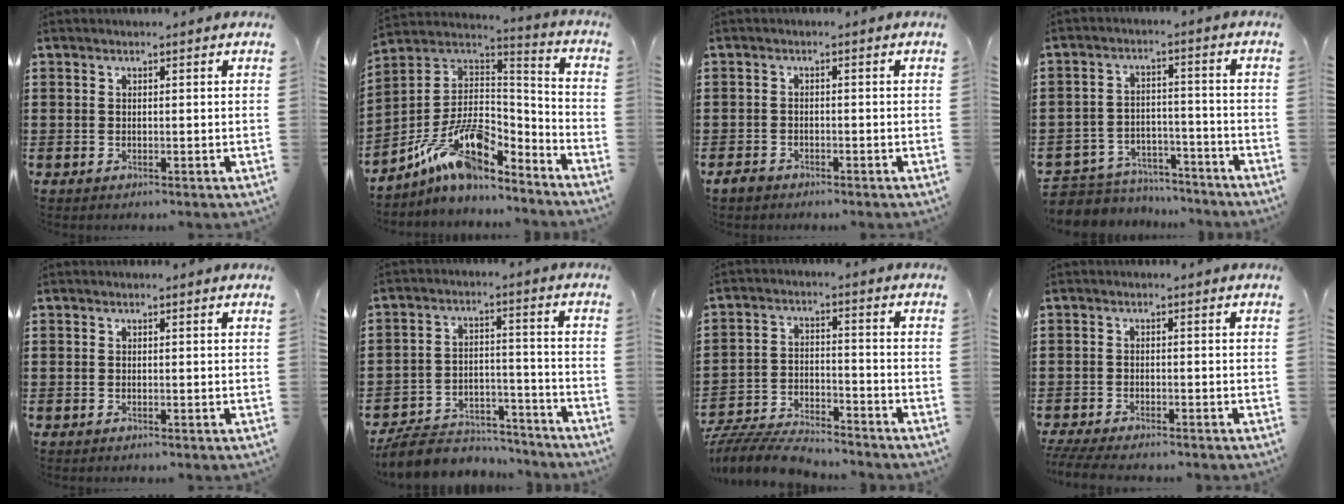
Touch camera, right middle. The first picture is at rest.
{"total": 11.8, "force": [-7.6, 4.6, 7.8], "torque": [-0.162, 0.011, -0.151]}
{"total": 1.6, "force": [-1.3, 0.8, 0.6], "torque": [-0.022, 0.000, -0.029]}
{"total": 5.7, "force": [-5.5, 1.3, 0.2], "torque": [-0.020, 0.010, -0.116]}
{"total": 0.0}
{"total": 7.1, "force": [-6.8, 1.8, 1.0], "torque": [-0.023, 0.020, -0.137]}
{"total": 7.9, "force": [-7.6, 1.0, 1.7], "torque": [-0.035, 0.013, -0.149]}
{"total": 2.6, "force": [-2.5, 0.2, 0.8], "torque": [-0.029, -0.005, -0.055]}